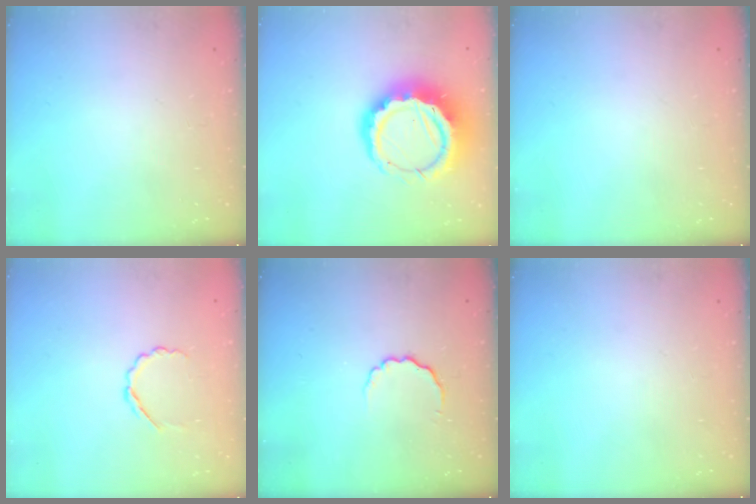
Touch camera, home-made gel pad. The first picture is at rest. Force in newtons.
{"total": 13.7, "press": 13.5, "slide": 2.5}
{"total": 0.0}
{"total": 3.5, "press": 3.3, "slide": 1.2}
{"total": 3.0, "press": 2.9, "slide": 0.7}
{"total": 0.0}